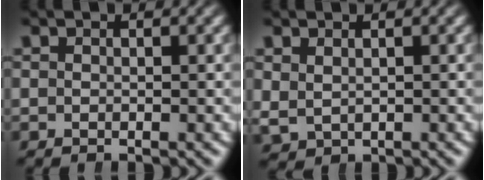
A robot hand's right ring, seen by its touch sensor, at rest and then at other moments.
{"total": 1.4, "force": [0.7, 1.1, 0.5], "torque": [-0.011, -0.006, 0.027]}